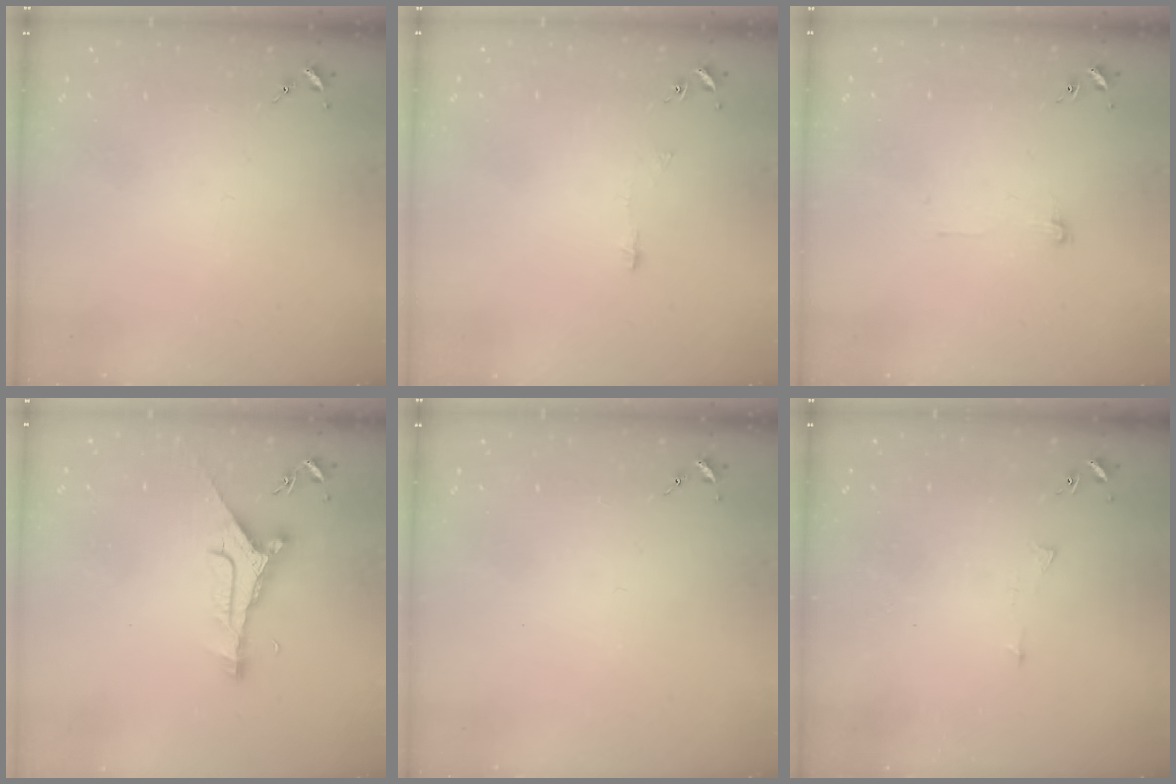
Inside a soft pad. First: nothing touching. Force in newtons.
{"total": 3.1, "press": 3.1, "slide": 0.3}
{"total": 3.9, "press": 3.9, "slide": 0.3}
{"total": 8.6, "press": 8.6, "slide": 0.4}
{"total": 0.0}
{"total": 4.2, "press": 4.2, "slide": 0.4}